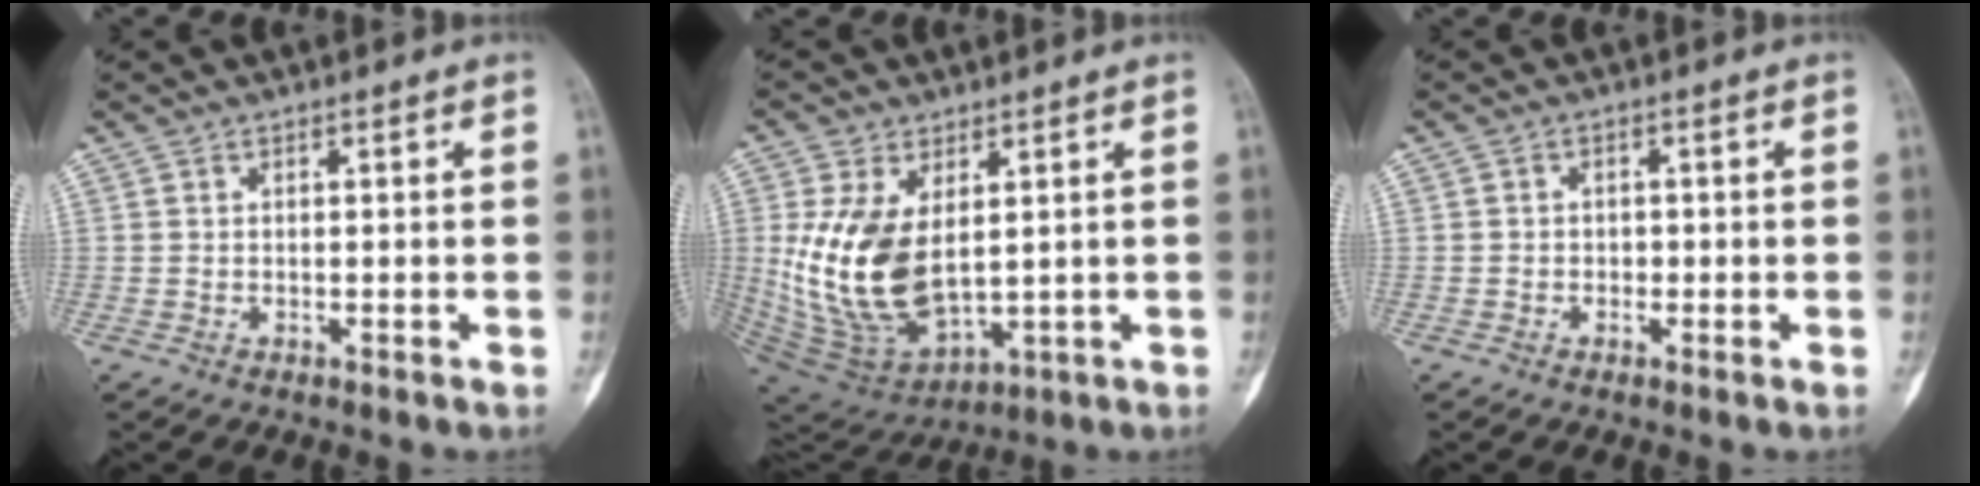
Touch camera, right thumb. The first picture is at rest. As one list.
[{"total": 16.7, "force": [2.4, 9.7, 13.3], "torque": [-0.254, -0.021, 0.072]}, {"total": 1.5, "force": [-0.4, 1.4, 0.4], "torque": [0.003, 0.007, -0.008]}]